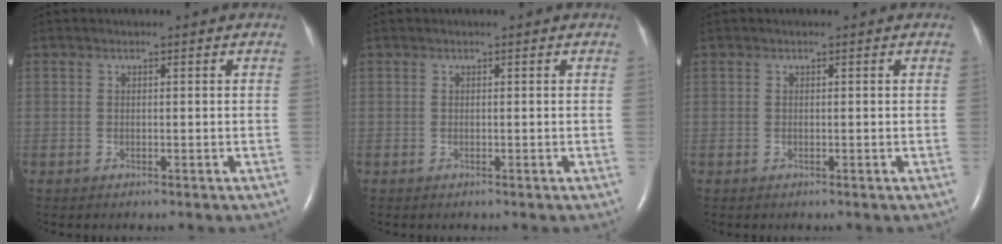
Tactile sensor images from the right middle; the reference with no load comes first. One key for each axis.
{"total": 0.0}
{"total": 0.0}